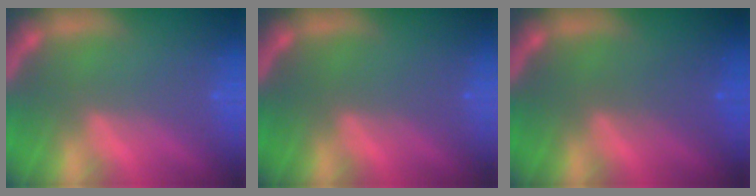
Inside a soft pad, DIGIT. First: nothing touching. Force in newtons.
{"total": 0.0}
{"total": 2.0}